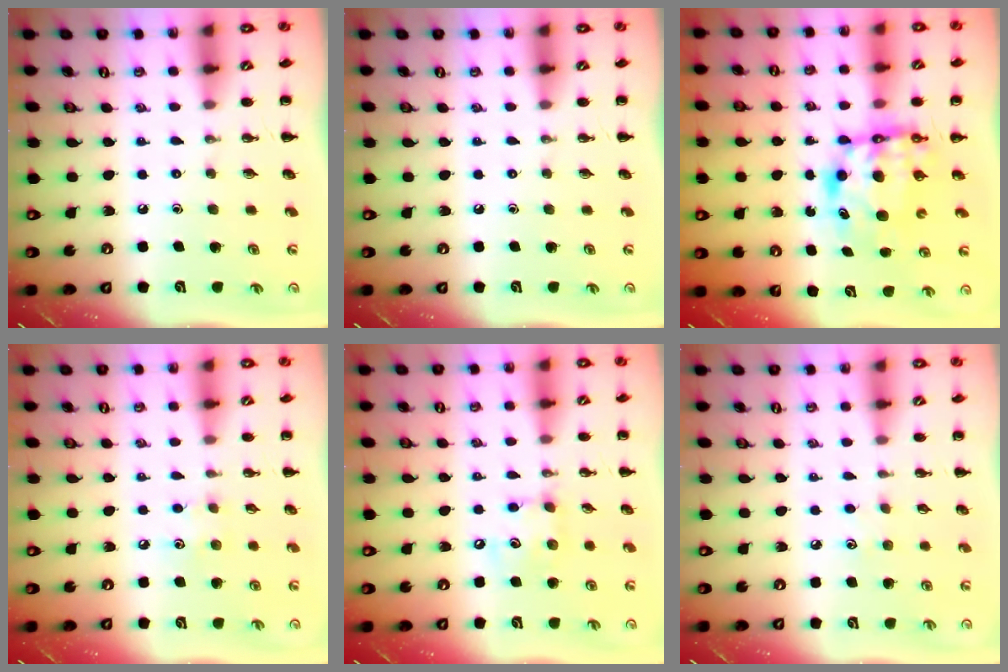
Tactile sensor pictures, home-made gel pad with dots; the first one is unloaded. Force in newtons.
{"total": 0.0}
{"total": 7.1, "press": 7.0, "slide": 1.4}
{"total": 4.0, "press": 3.9, "slide": 0.8}
{"total": 7.1, "press": 7.1, "slide": 0.7}
{"total": 4.2, "press": 4.0, "slide": 1.0}